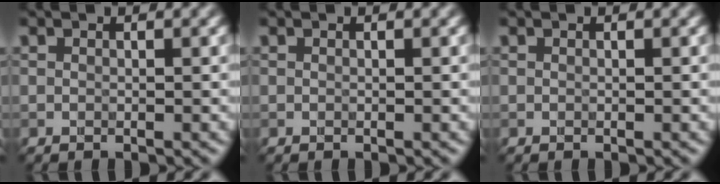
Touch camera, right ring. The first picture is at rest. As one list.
[{"total": 0.0}, {"total": 0.0}]